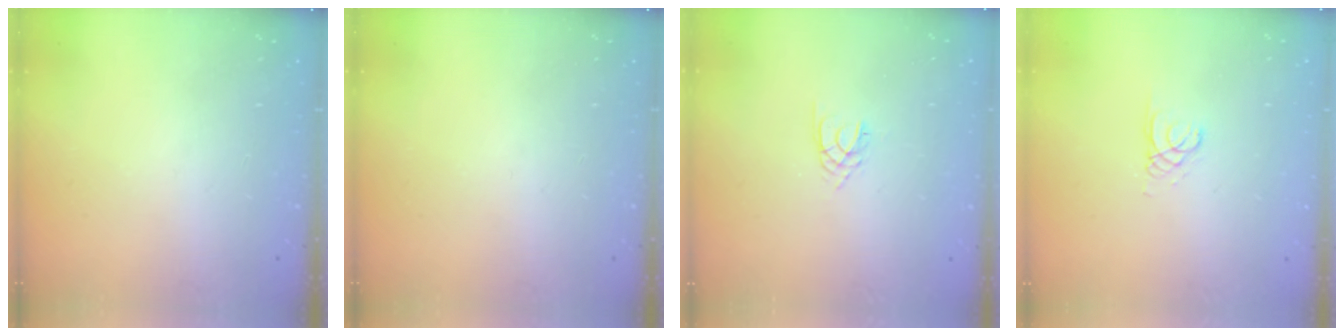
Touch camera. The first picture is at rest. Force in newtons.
{"total": 0.0}
{"total": 2.1, "press": 2.1, "slide": 0.3}
{"total": 1.1, "press": 1.1, "slide": 0.1}